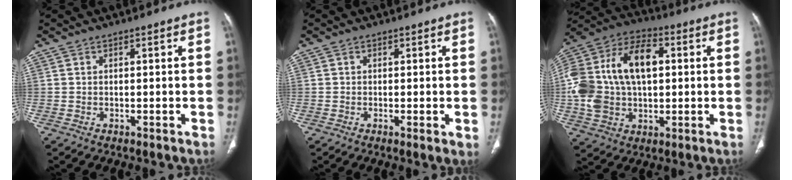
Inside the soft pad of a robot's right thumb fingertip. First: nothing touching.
{"total": 2.0, "force": [-0.2, 0.4, 1.9], "torque": [-0.037, -0.007, -0.005]}
{"total": 22.6, "force": [2.3, 14.2, 17.5], "torque": [-0.342, 0.024, 0.038]}